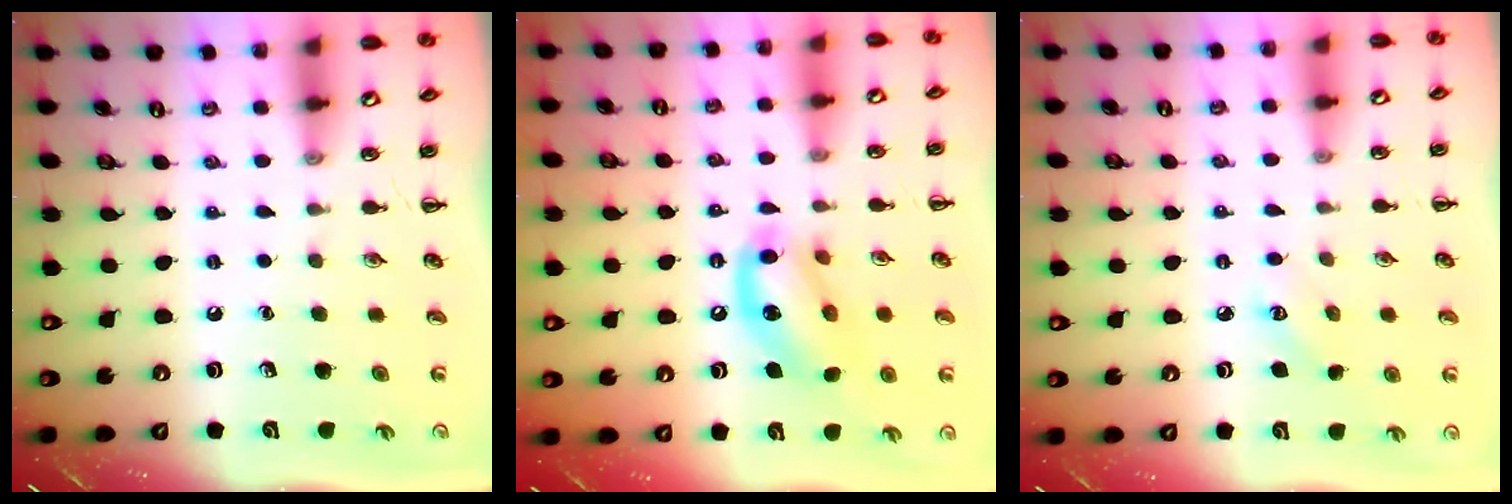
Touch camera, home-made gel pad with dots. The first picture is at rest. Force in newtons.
{"total": 13.5, "press": 13.1, "slide": 3.1}
{"total": 3.5, "press": 3.4, "slide": 0.9}